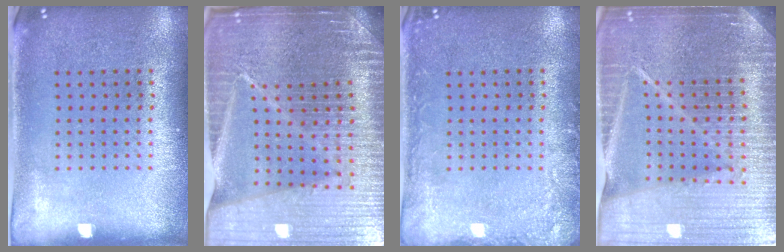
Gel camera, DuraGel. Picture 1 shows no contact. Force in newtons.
{"total": 6.3, "press": 5.5, "slide": 3.0}
{"total": 2.0, "press": 2.0, "slide": 0.2}
{"total": 6.4, "press": 5.5, "slide": 3.1}